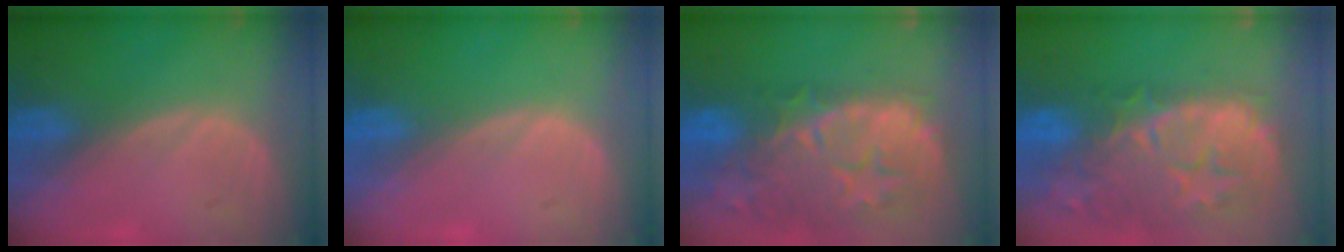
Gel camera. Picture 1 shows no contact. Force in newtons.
{"total": 0.0}
{"total": 14.8, "press": 11.8, "slide": 9.0}
{"total": 14.8, "press": 11.8, "slide": 9.0}